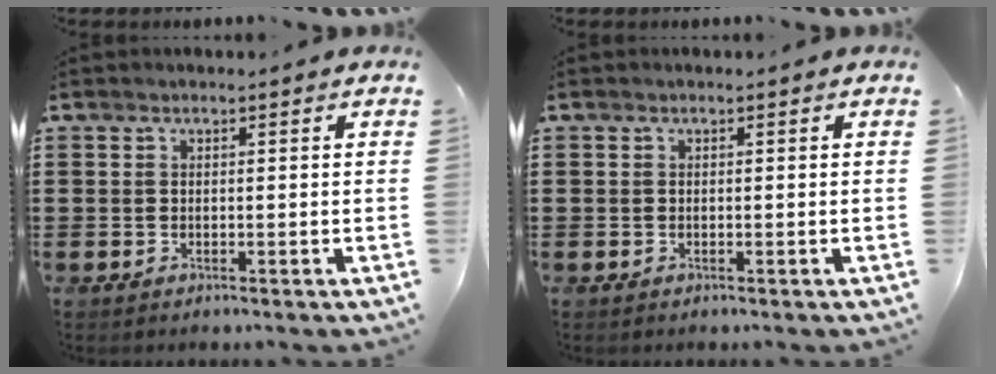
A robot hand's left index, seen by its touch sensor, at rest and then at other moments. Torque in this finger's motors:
{"motor_torque": [-0.07, -0.02, 0.02, 0.01]}